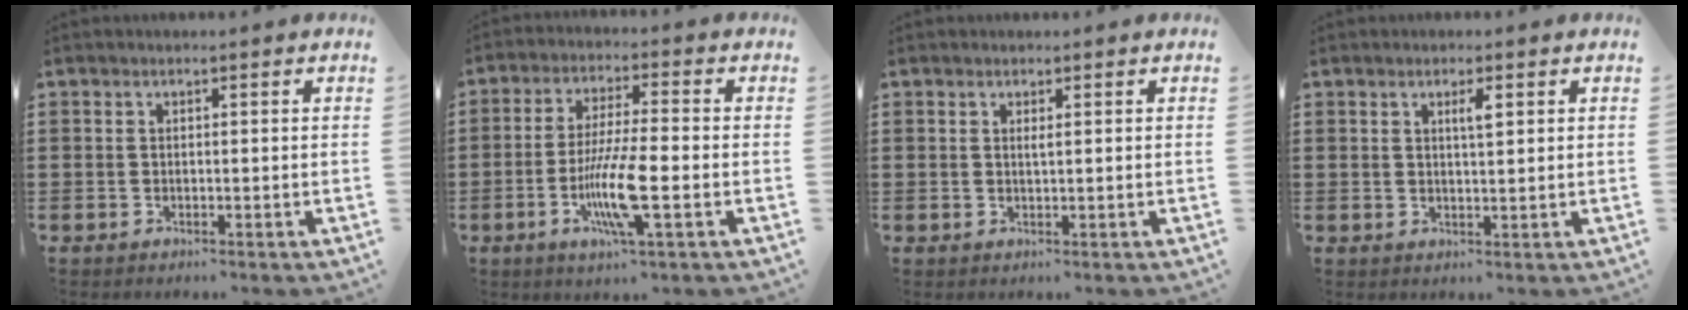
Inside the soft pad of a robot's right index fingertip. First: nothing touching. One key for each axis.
{"total": 9.8, "fx": -2.9, "fy": 1.6, "fz": 9.2, "tx": -0.182, "ty": -0.014, "tz": -0.055}
{"total": 0.6, "fx": 0.2, "fy": 0.1, "fz": 0.6, "tx": -0.011, "ty": -0.001, "tz": 0.005}
{"total": 2.0, "fx": 0.8, "fy": 0.4, "fz": 1.8, "tx": -0.036, "ty": 0.003, "tz": 0.013}